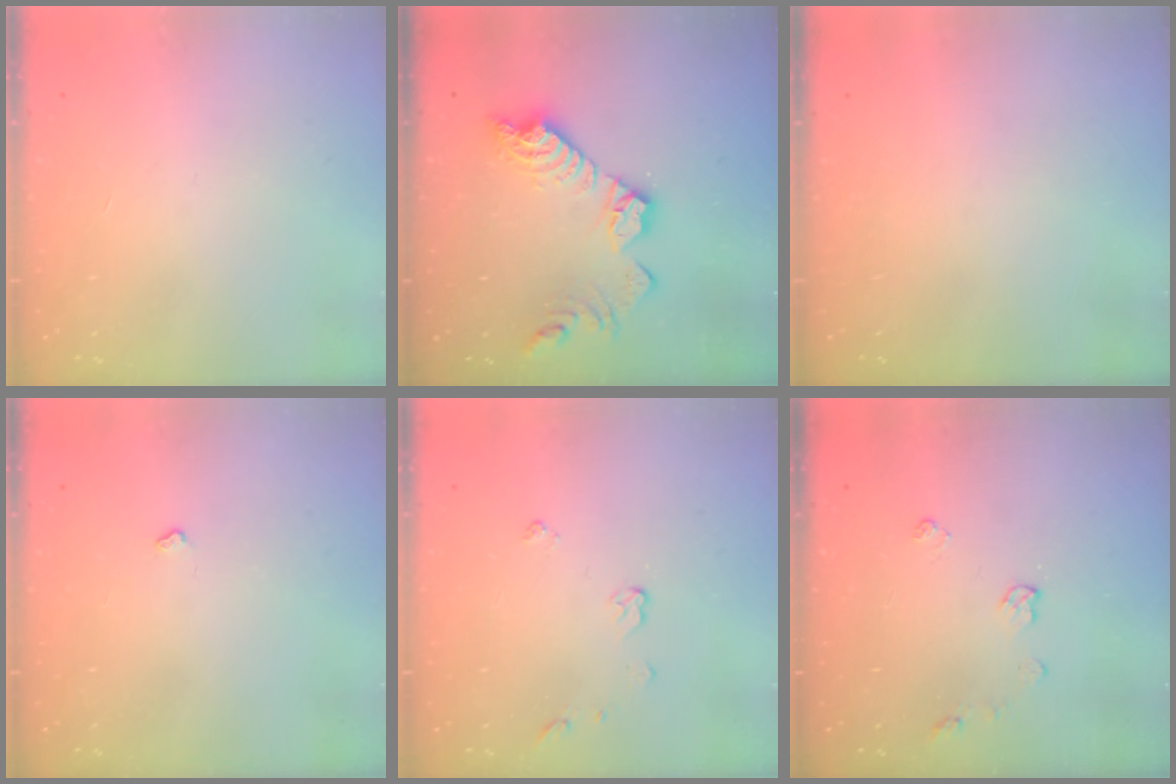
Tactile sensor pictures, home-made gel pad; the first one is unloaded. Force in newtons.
{"total": 15.8, "press": 15.7, "slide": 1.1}
{"total": 0.0}
{"total": 2.9, "press": 2.9, "slide": 0.5}
{"total": 4.1, "press": 4.1, "slide": 0.6}
{"total": 5.9, "press": 5.8, "slide": 0.8}